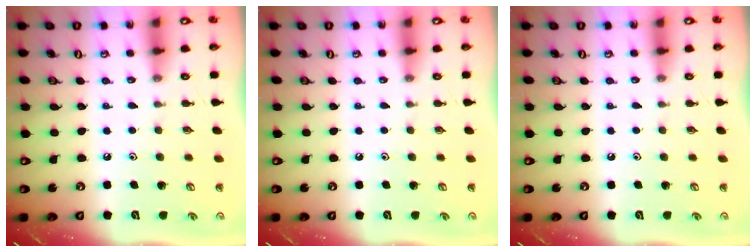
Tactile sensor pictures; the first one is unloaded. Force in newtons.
{"total": 0.0}
{"total": 0.0}